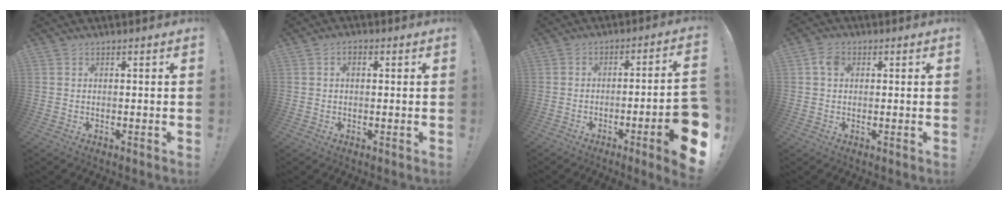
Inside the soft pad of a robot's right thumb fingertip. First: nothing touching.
{"total": 1.9, "force": [0.2, 1.3, 1.4], "torque": [-0.021, 0.004, 0.002]}
{"total": 11.5, "force": [-4.5, 1.0, 10.5], "torque": [-0.149, 0.011, -0.065]}
{"total": 3.8, "force": [1.2, 2.7, 2.4], "torque": [-0.048, 0.008, 0.024]}